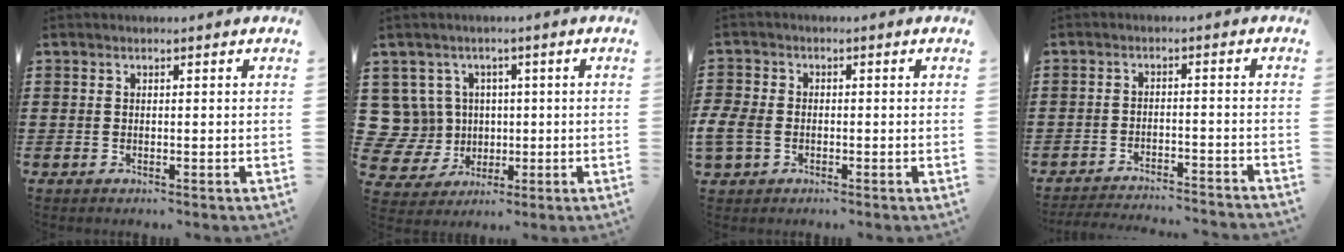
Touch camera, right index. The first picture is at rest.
{"total": 8.4, "force": [1.4, 8.0, 2.1], "torque": [-0.107, 0.004, 0.031]}
{"total": 3.5, "force": [-1.6, 2.4, 2.0], "torque": [-0.064, -0.004, -0.037]}
{"total": 3.3, "force": [-3.3, -0.2, 0.2], "torque": [-0.009, -0.003, -0.070]}